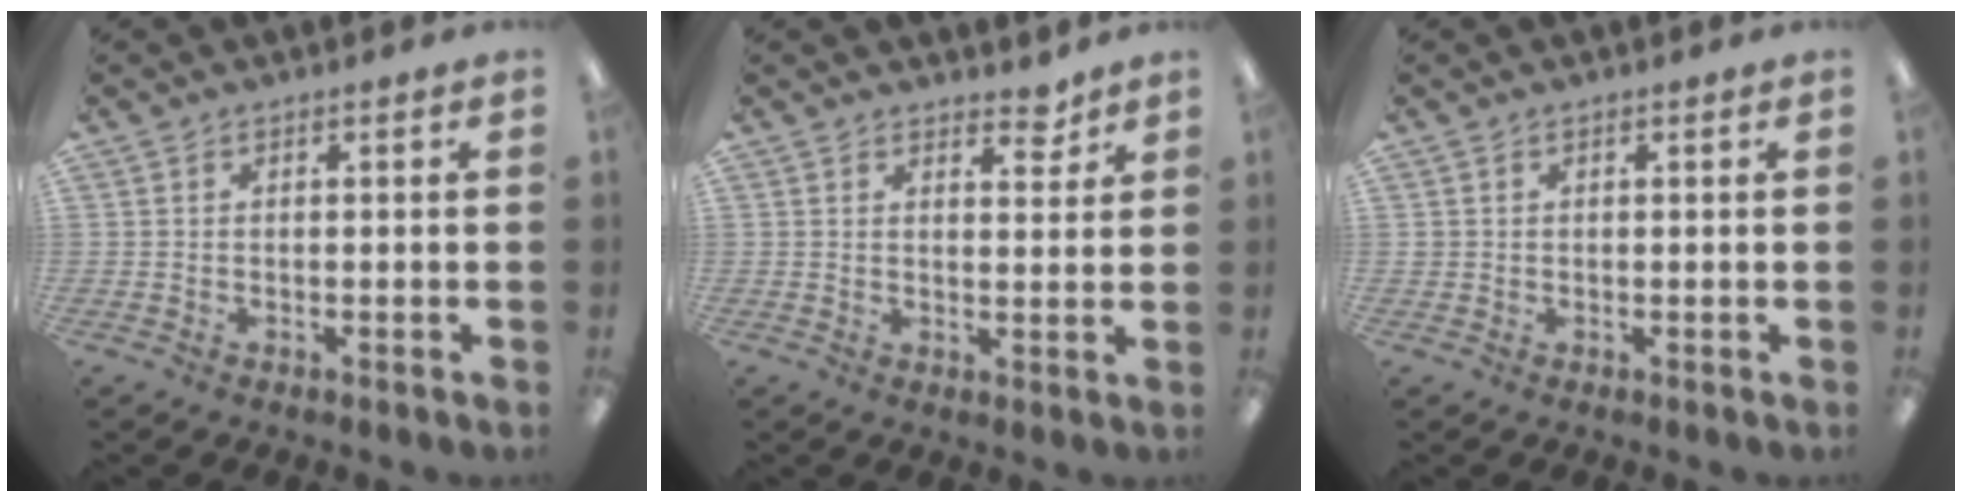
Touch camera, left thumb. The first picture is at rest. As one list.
[{"total": 4.1, "force": [3.5, 1.7, 1.4], "torque": [0.000, -0.023, 0.058]}, {"total": 0.9, "force": [0.2, 0.8, 0.2], "torque": [-0.003, 0.005, 0.002]}]